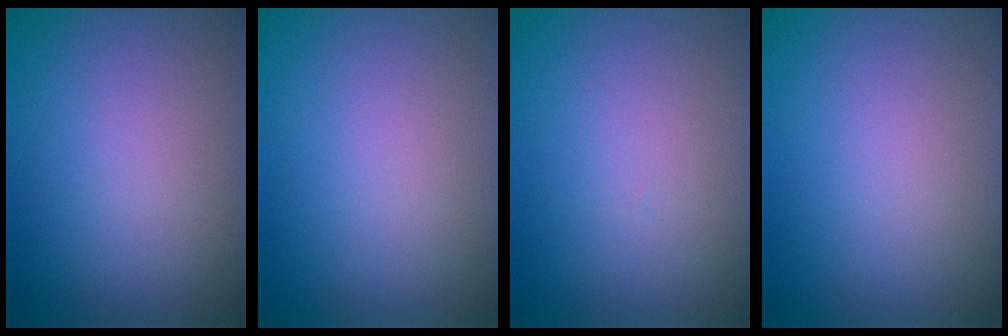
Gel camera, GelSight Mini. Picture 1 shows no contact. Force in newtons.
{"total": 0.0}
{"total": 0.0}
{"total": 0.0}